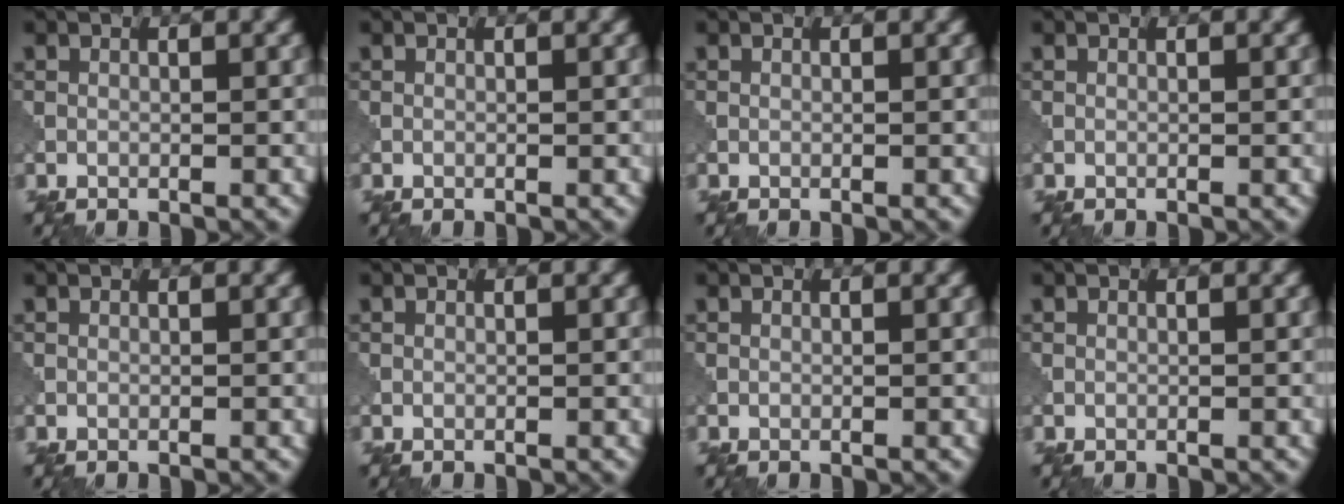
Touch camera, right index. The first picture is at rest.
{"total": 0.0}
{"total": 0.0}
{"total": 0.0}
{"total": 0.0}
{"total": 0.0}
{"total": 0.0}
{"total": 0.0}